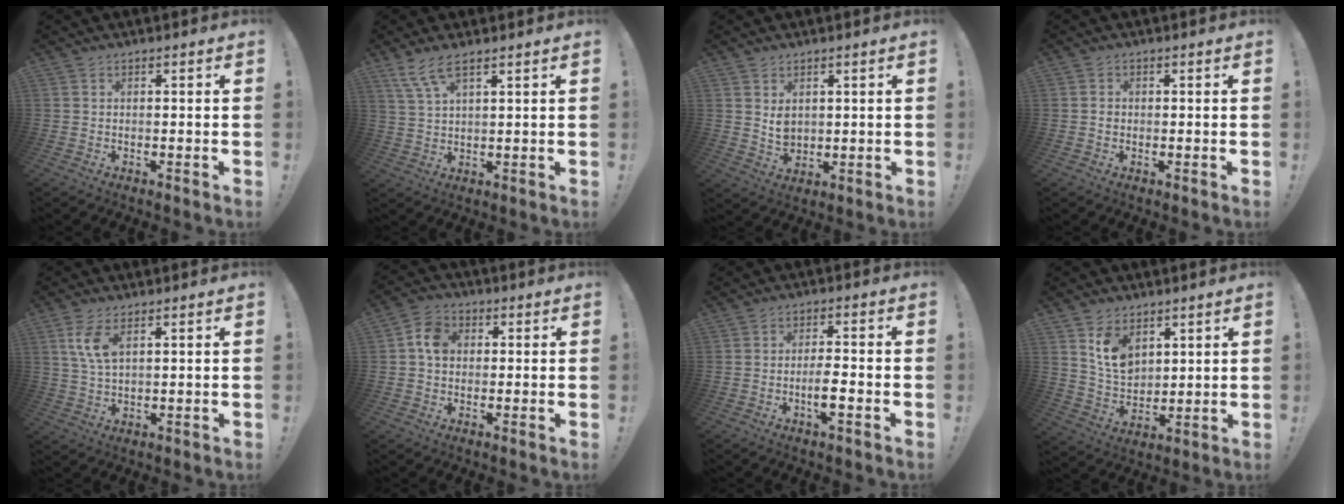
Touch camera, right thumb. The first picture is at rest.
{"total": 6.6, "force": [4.4, 1.8, 4.6], "torque": [-0.096, -0.014, 0.085]}
{"total": 4.8, "force": [2.2, 3.8, 2.0], "torque": [-0.022, -0.015, 0.042]}
{"total": 1.0, "force": [-0.3, 0.9, 0.4], "torque": [-0.007, 0.003, -0.005]}
{"total": 7.0, "force": [2.9, 3.0, 5.6], "torque": [-0.101, -0.011, 0.050]}
{"total": 7.4, "force": [0.8, 5.8, 4.6], "torque": [-0.064, 0.013, 0.016]}
{"total": 5.5, "force": [-2.1, 1.1, 4.9], "torque": [-0.102, 0.001, -0.037]}
{"total": 9.7, "force": [5.6, 6.7, 4.4], "torque": [-0.074, -0.031, 0.110]}